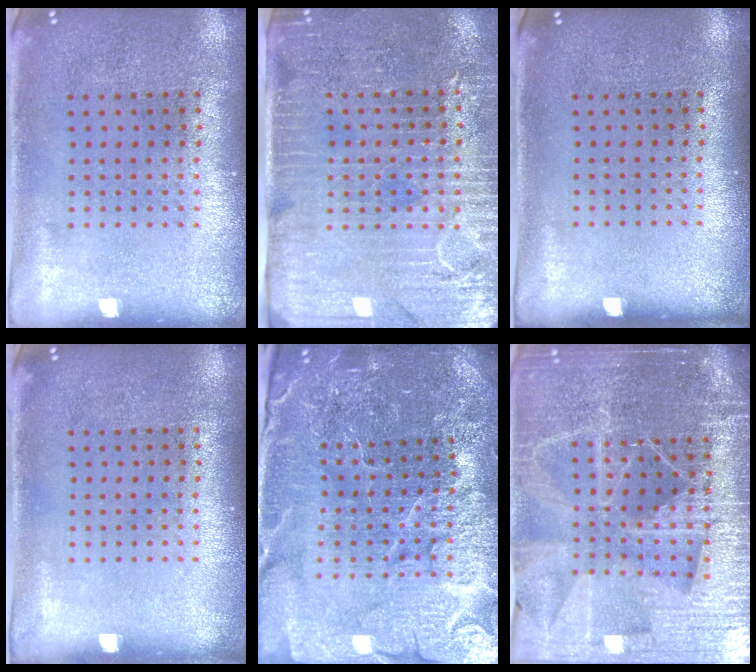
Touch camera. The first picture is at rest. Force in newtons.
{"total": 3.6, "press": 3.3, "slide": 1.3}
{"total": 0.0}
{"total": 0.0}
{"total": 5.8, "press": 5.2, "slide": 2.5}
{"total": 5.5, "press": 4.9, "slide": 2.4}